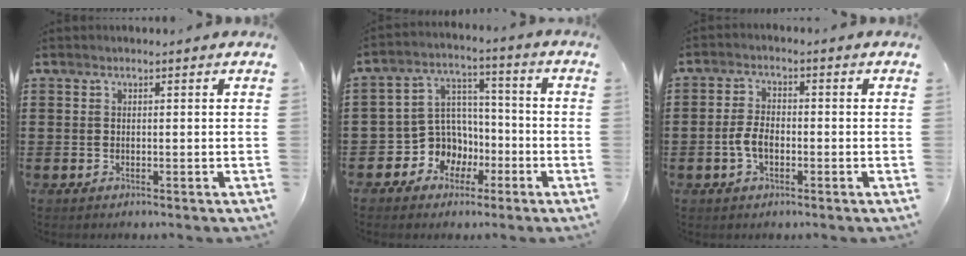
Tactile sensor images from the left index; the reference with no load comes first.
{"total": 8.2, "force": [-2.6, 7.5, 1.9], "torque": [-0.076, 0.005, -0.046]}
{"total": 4.1, "force": [-1.1, 2.1, 3.4], "torque": [-0.082, -0.002, -0.025]}